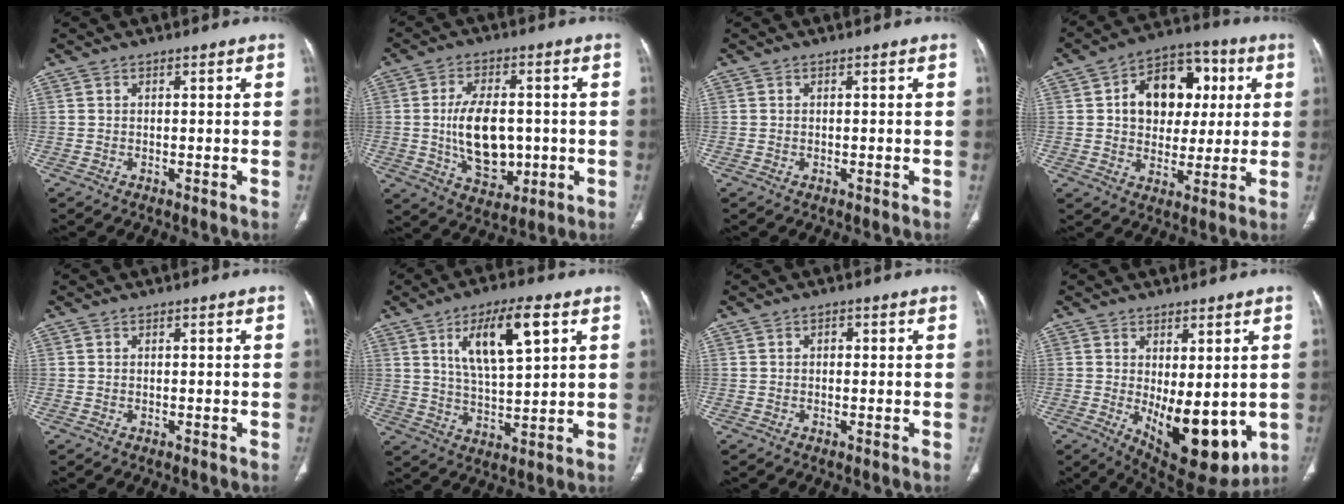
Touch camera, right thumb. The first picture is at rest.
{"total": 12.6, "force": [-0.6, 7.7, 10.0], "torque": [-0.151, -0.002, 0.001]}
{"total": 0.0}
{"total": 15.4, "force": [3.2, 11.2, 10.0], "torque": [-0.100, 0.012, 0.047]}
{"total": 0.0}
{"total": 12.8, "force": [5.2, 4.4, 10.8], "torque": [-0.176, -0.013, 0.096]}
{"total": 1.0, "force": [0.1, 0.8, 0.6], "torque": [-0.007, 0.004, 0.001]}
{"total": 13.6, "force": [-1.7, 6.1, 12.1], "torque": [-0.154, -0.026, -0.001]}